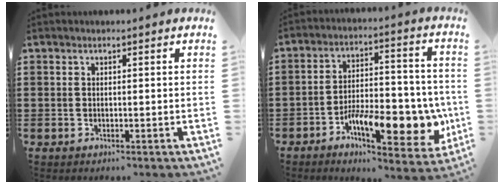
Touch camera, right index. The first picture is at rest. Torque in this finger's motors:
{"motor_torque": [2.14, 0.00, 1.05, 0.21]}